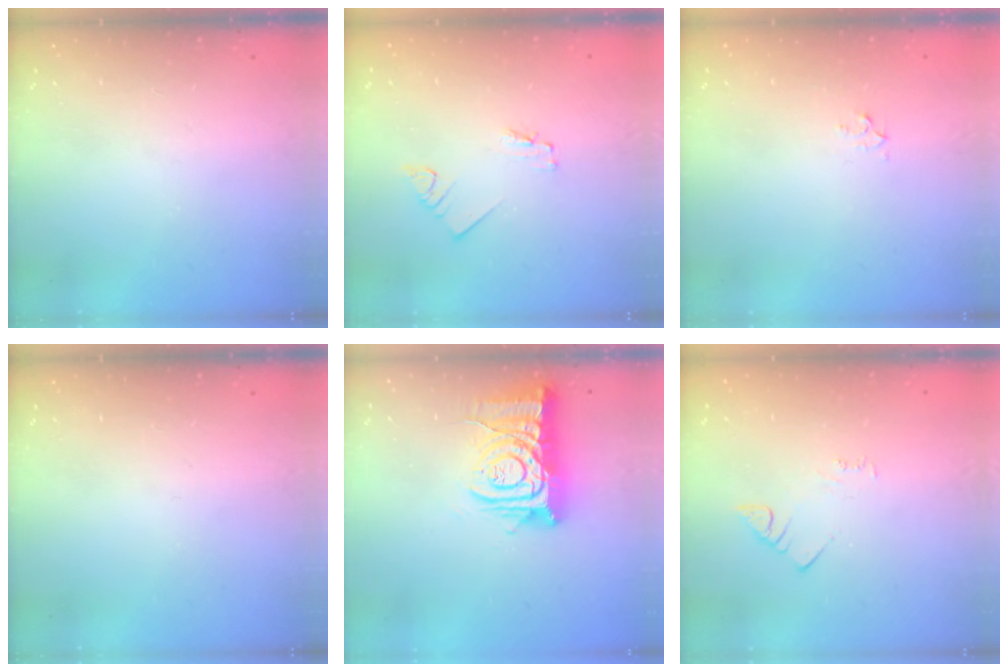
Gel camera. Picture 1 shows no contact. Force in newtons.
{"total": 1.8, "press": 1.7, "slide": 0.2}
{"total": 2.3, "press": 2.3, "slide": 0.2}
{"total": 0.0}
{"total": 12.8, "press": 12.8, "slide": 1.4}
{"total": 2.5, "press": 2.5, "slide": 0.4}